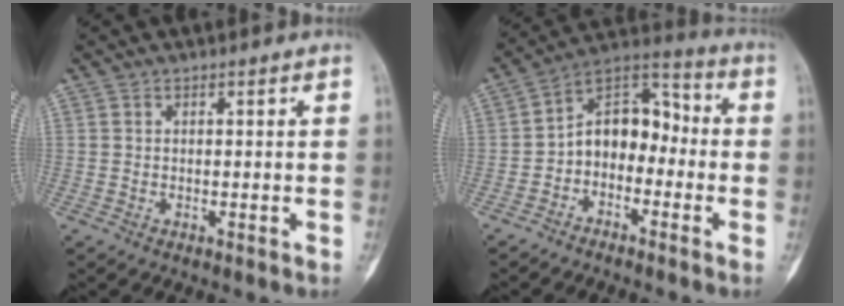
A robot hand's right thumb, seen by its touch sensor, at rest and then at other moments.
{"total": 11.1, "force": [-2.3, 7.7, 7.6], "torque": [-0.089, 0.060, -0.057]}